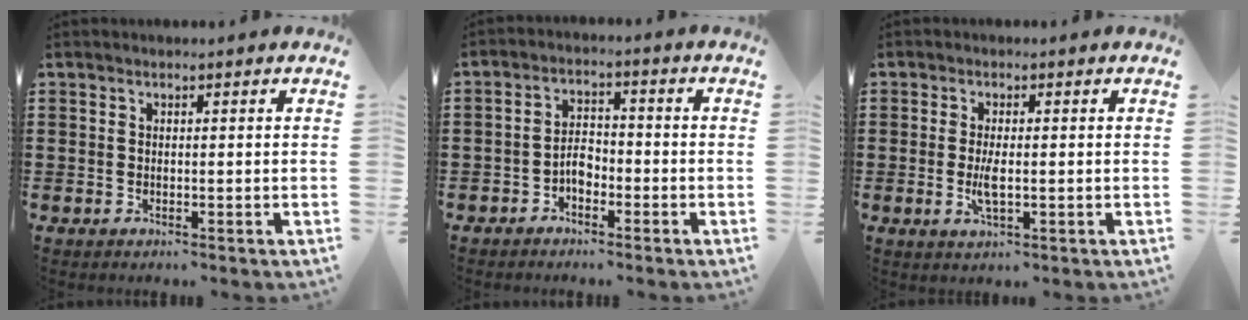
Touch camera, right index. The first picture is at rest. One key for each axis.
{"total": 3.3, "fx": -1.7, "fy": 1.8, "fz": 2.1, "tx": -0.049, "ty": 0.004, "tz": -0.037}
{"total": 3.3, "fx": -0.5, "fy": 1.0, "fz": 3.1, "tx": -0.069, "ty": -0.006, "tz": -0.013}